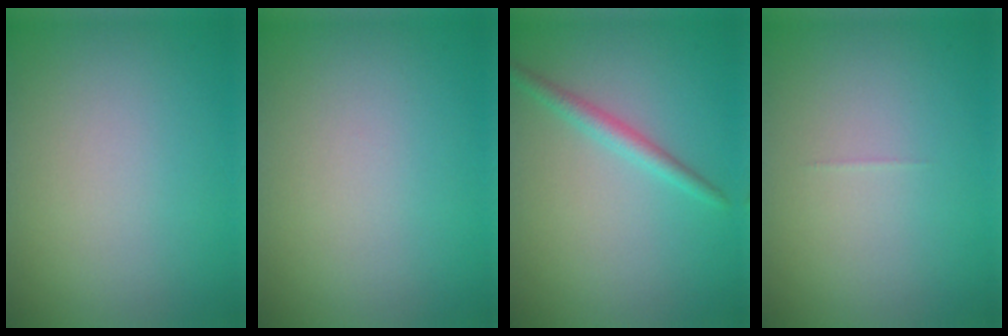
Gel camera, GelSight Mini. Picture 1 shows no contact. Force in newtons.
{"total": 0.0}
{"total": 1.8, "press": 1.8, "slide": 0.1}
{"total": 0.0}